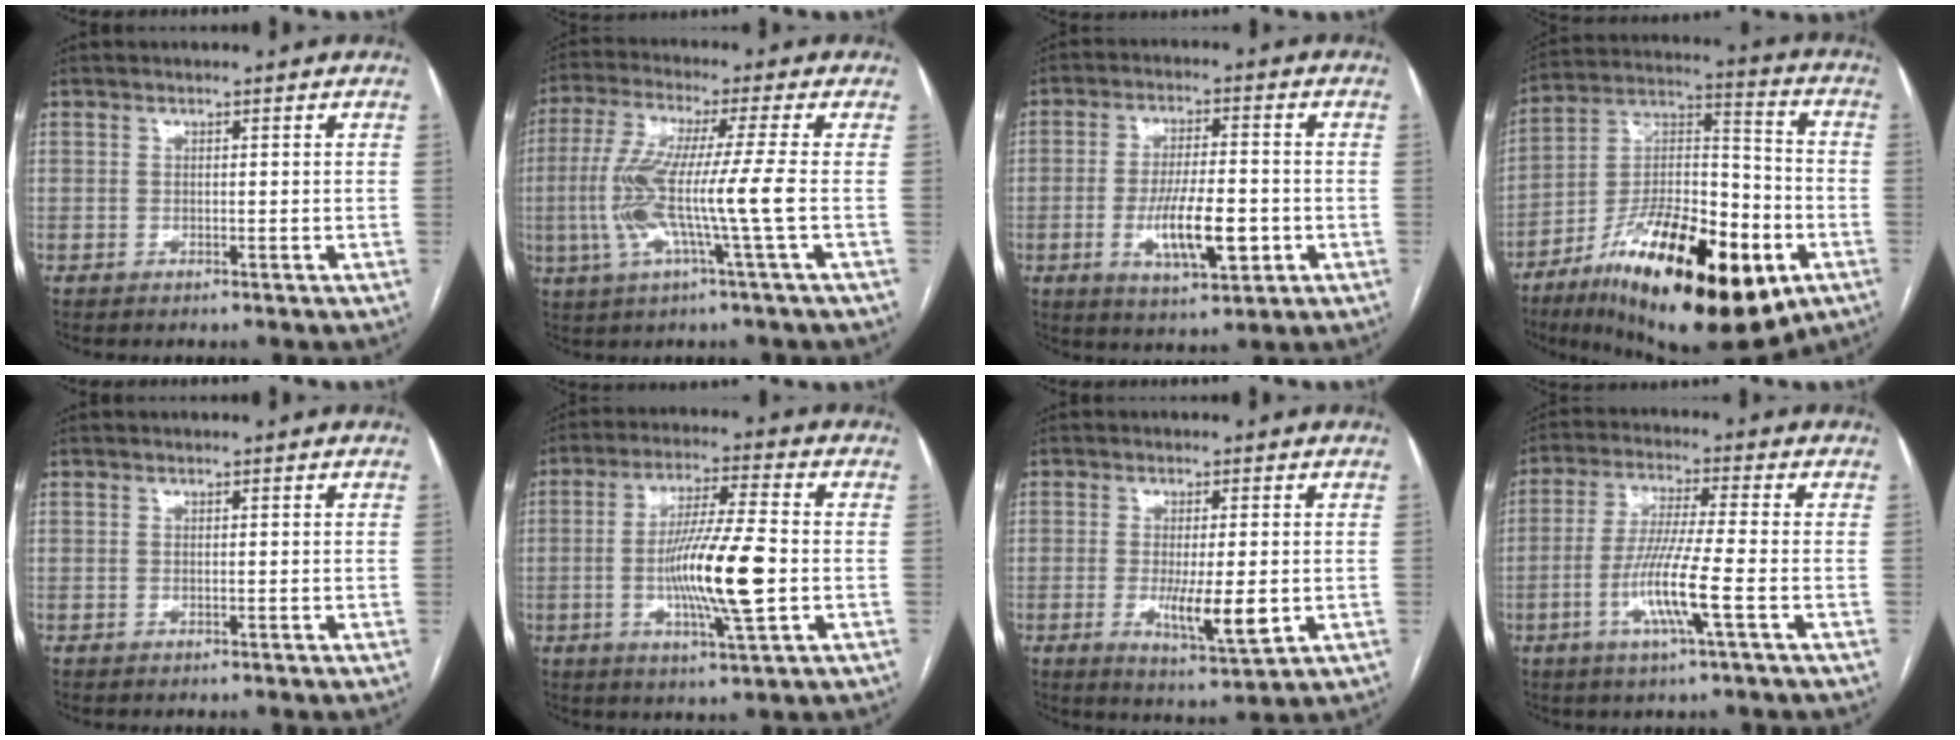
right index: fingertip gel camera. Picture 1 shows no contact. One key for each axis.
{"total": 11.6, "fx": -2.0, "fy": -1.0, "fz": 11.4, "tx": -0.231, "ty": -0.003, "tz": -0.042}
{"total": 10.3, "fx": -2.6, "fy": 2.8, "fz": 9.6, "tx": -0.175, "ty": -0.006, "tz": -0.037}
{"total": 26.3, "fx": -12.2, "fy": 8.7, "fz": 21.6, "tx": -0.336, "ty": -0.002, "tz": -0.187}
{"total": 0.0}
{"total": 13.0, "fx": -2.0, "fy": 0.7, "fz": 12.8, "tx": -0.238, "ty": -0.009, "tz": -0.038}
{"total": 7.5, "fx": -1.3, "fy": 1.4, "fz": 7.3, "tx": -0.125, "ty": -0.018, "tz": -0.018}
{"total": 9.6, "fx": -3.1, "fy": -0.4, "fz": 9.0, "tx": -0.178, "ty": -0.012, "tz": -0.062}